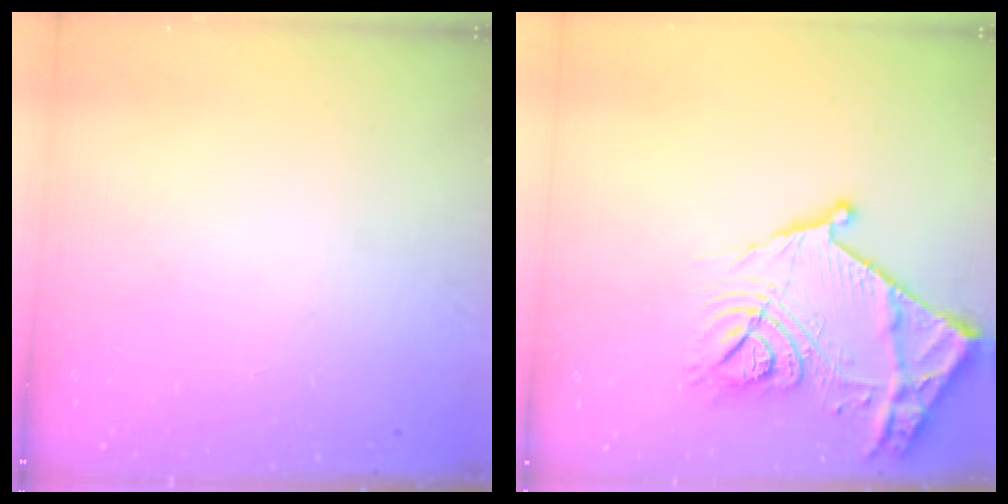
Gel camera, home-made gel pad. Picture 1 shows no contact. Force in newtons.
{"total": 21.8, "press": 21.8, "slide": 1.1}